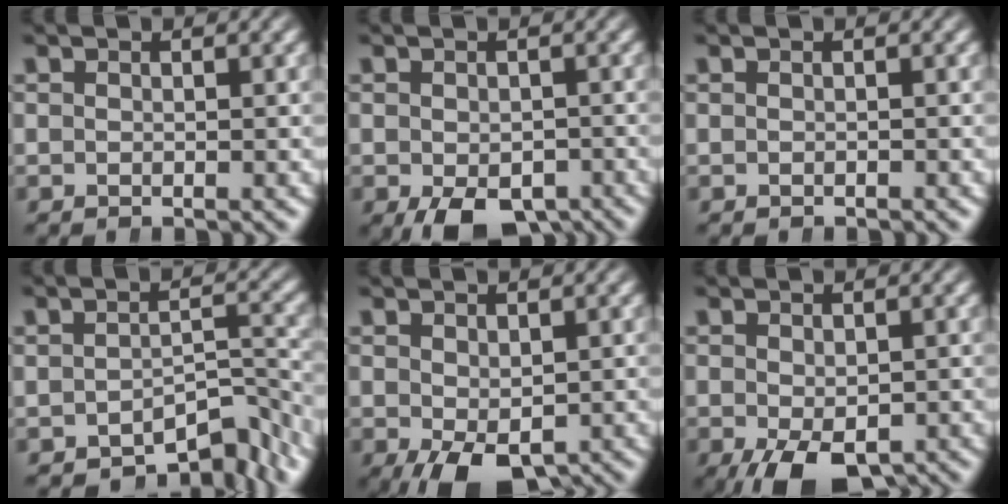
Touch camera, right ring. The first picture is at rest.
{"total": 5.1, "force": [-3.7, 2.2, 2.8], "torque": [-0.039, -0.033, -0.037]}
{"total": 0.0}
{"total": 6.2, "force": [-5.0, 1.9, 3.1], "torque": [-0.018, -0.010, -0.070]}
{"total": 4.6, "force": [-2.2, 2.1, 3.4], "torque": [-0.048, -0.032, -0.011]}
{"total": 5.0, "force": [-2.9, 2.2, 3.5], "torque": [-0.058, -0.035, -0.022]}